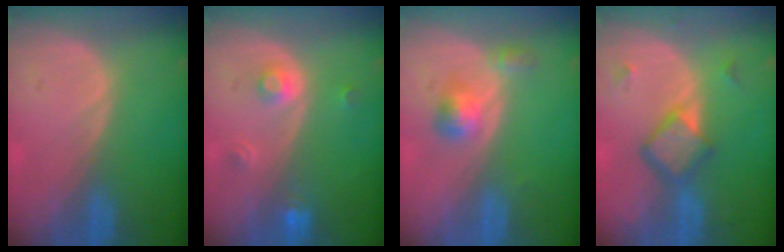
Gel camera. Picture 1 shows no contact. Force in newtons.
{"total": 3.0, "press": 2.8, "slide": 1.2}
{"total": 3.6, "press": 3.4, "slide": 1.2}
{"total": 5.9, "press": 5.2, "slide": 2.8}